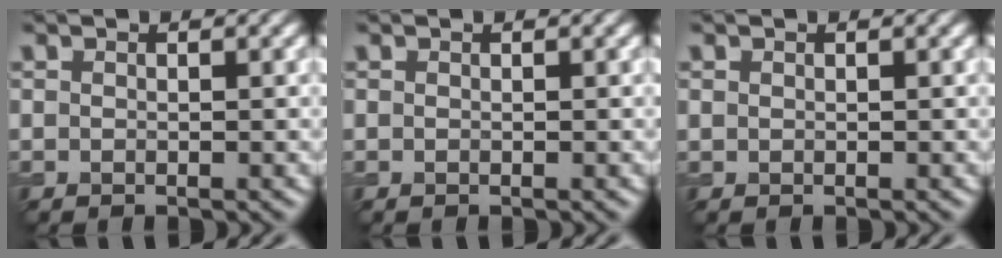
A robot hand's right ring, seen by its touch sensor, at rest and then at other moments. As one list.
[{"total": 0.0}, {"total": 0.0}]